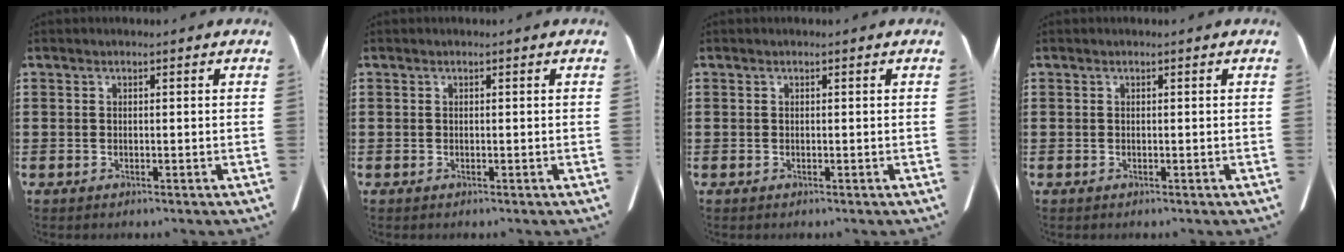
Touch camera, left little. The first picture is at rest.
{"total": 0.0}
{"total": 0.0}
{"total": 0.0}